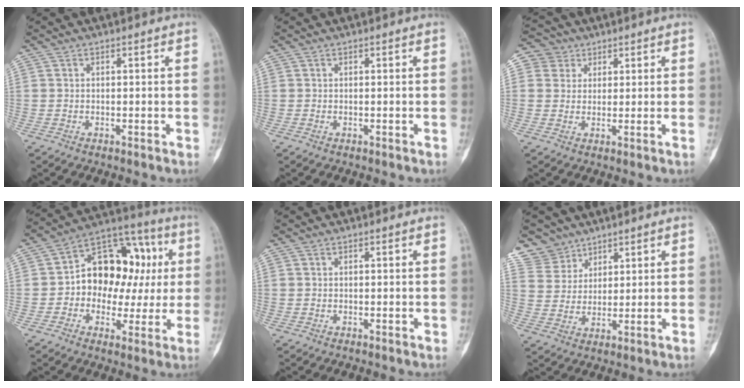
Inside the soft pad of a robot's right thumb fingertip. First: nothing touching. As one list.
[{"total": 0.0}, {"total": 4.7, "force": [2.0, 4.2, 0.1], "torque": [0.019, -0.001, 0.029]}, {"total": 17.8, "force": [1.4, 12.8, 12.3], "torque": [-0.117, 0.044, 0.014]}, {"total": 0.0}, {"total": 6.3, "force": [4.9, 3.8, -0.9], "torque": [0.045, -0.032, 0.097]}]